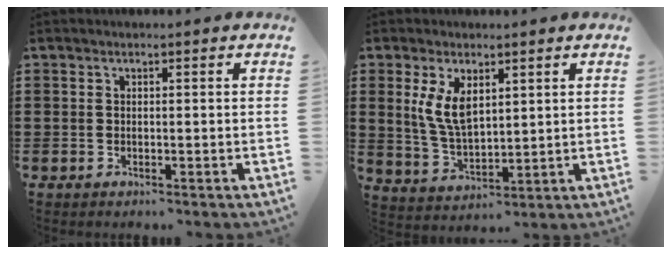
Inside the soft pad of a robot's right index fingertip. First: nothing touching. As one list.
[{"total": 6.9, "force": [2.5, 3.5, 5.4], "torque": [-0.121, 0.003, 0.044]}]